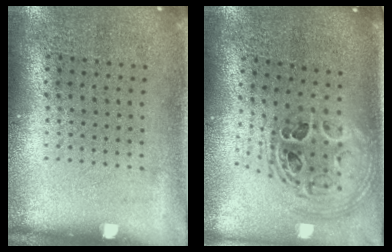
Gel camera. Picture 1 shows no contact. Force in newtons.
{"total": 1.5, "press": 1.4, "slide": 0.7}